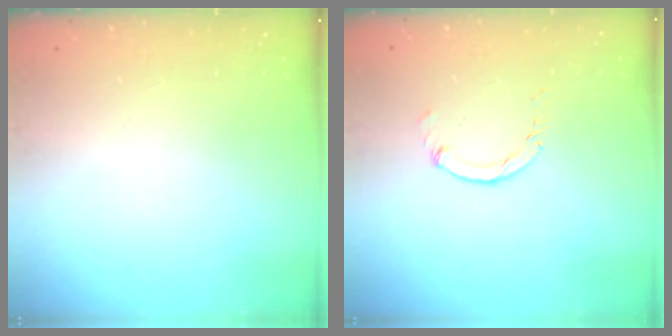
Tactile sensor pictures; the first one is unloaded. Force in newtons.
{"total": 1.1, "press": 1.1, "slide": 0.2}